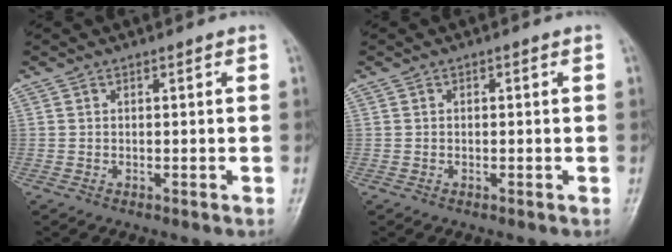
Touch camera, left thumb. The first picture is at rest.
{"total": 0.0}